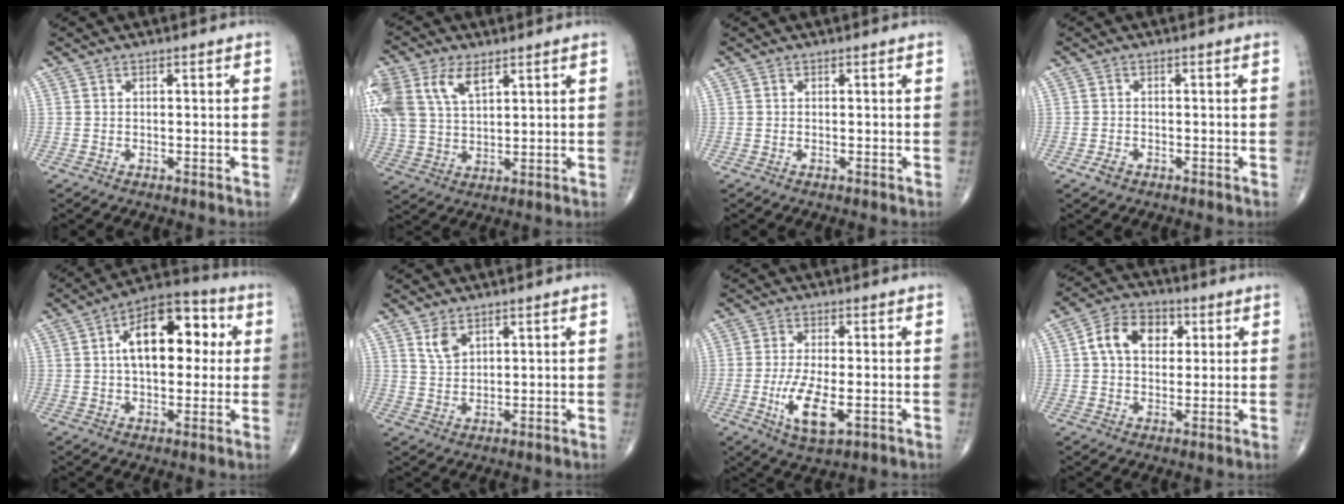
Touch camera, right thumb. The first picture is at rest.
{"total": 15.6, "force": [7.0, 9.2, 10.5], "torque": [-0.254, 0.007, 0.137]}
{"total": 0.0}
{"total": 1.7, "force": [-1.0, 1.1, 0.9], "torque": [-0.021, 0.004, -0.018]}
{"total": 16.3, "force": [3.1, 9.0, 13.2], "torque": [-0.171, 0.025, 0.041]}
{"total": 3.7, "force": [2.3, 2.1, 2.1], "torque": [-0.033, -0.014, 0.051]}
{"total": 8.8, "force": [-2.3, 3.2, 7.9], "torque": [-0.156, -0.013, -0.038]}
{"total": 10.1, "force": [2.4, 7.2, 6.5], "torque": [-0.091, 0.011, 0.035]}